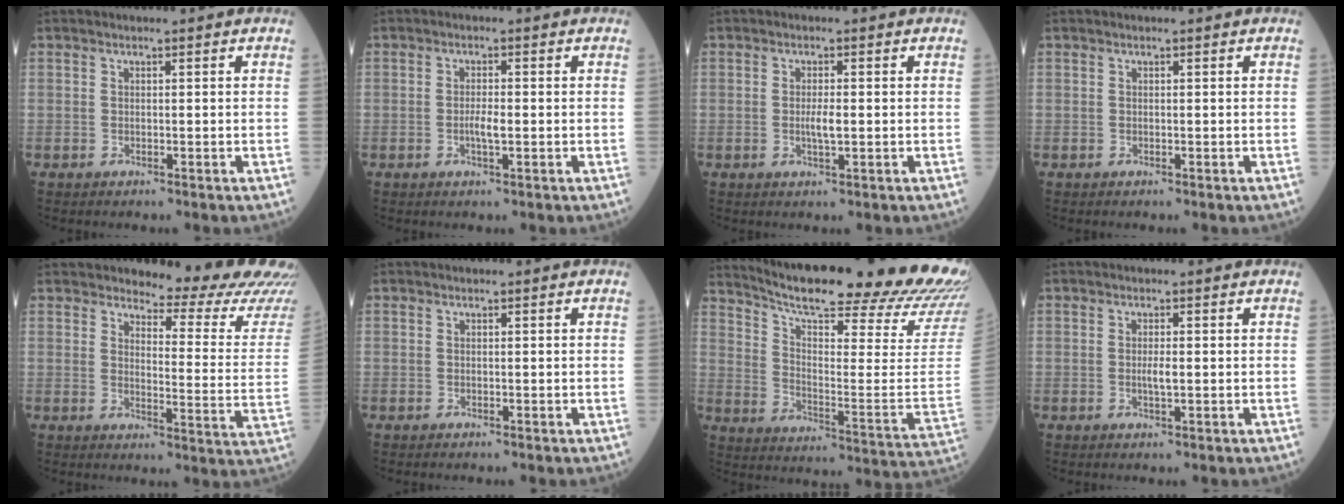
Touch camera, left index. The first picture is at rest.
{"total": 2.2, "force": [-0.4, 0.3, 2.1], "torque": [-0.042, 0.001, -0.007]}
{"total": 2.3, "force": [-0.2, 0.3, 2.2], "torque": [-0.046, -0.001, -0.002]}
{"total": 0.0}
{"total": 15.9, "force": [15.3, 0.5, 4.2], "torque": [-0.050, -0.111, 0.163]}
{"total": 0.0}
{"total": 28.8, "force": [25.8, 0.6, 12.8], "torque": [-0.208, -0.109, 0.337]}
{"total": 1.7, "force": [-0.1, 0.2, 1.7], "torque": [-0.035, -0.001, 0.000]}